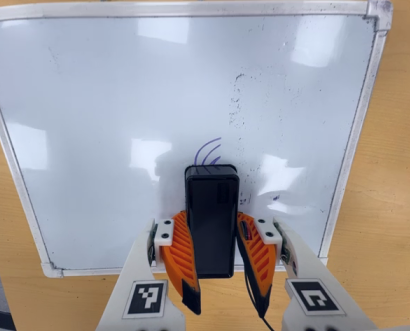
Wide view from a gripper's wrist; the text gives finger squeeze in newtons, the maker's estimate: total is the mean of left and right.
{"total": 12.5, "left": 11.9, "right": 13.2}